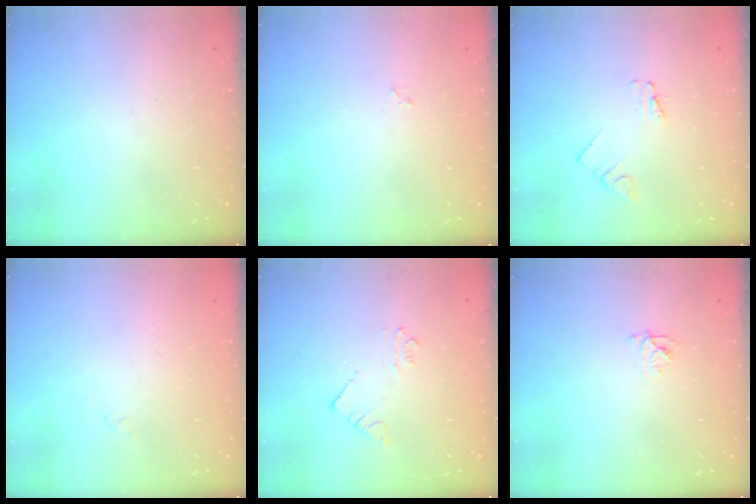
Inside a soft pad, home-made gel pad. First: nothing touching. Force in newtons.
{"total": 2.2, "press": 2.1, "slide": 0.3}
{"total": 1.6, "press": 1.6, "slide": 0.2}
{"total": 1.7, "press": 1.6, "slide": 0.4}
{"total": 2.5, "press": 2.5, "slide": 0.2}
{"total": 4.4, "press": 4.3, "slide": 0.5}